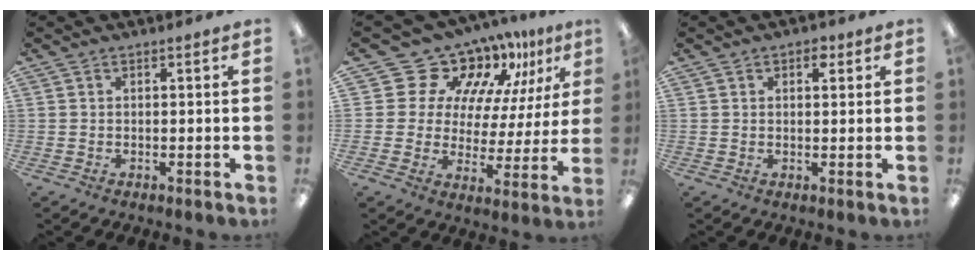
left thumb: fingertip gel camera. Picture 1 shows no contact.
{"total": 16.2, "force": [13.2, 8.5, 4.2], "torque": [-0.092, -0.115, 0.239]}
{"total": 2.6, "force": [1.4, 1.6, 1.5], "torque": [-0.009, -0.005, 0.018]}